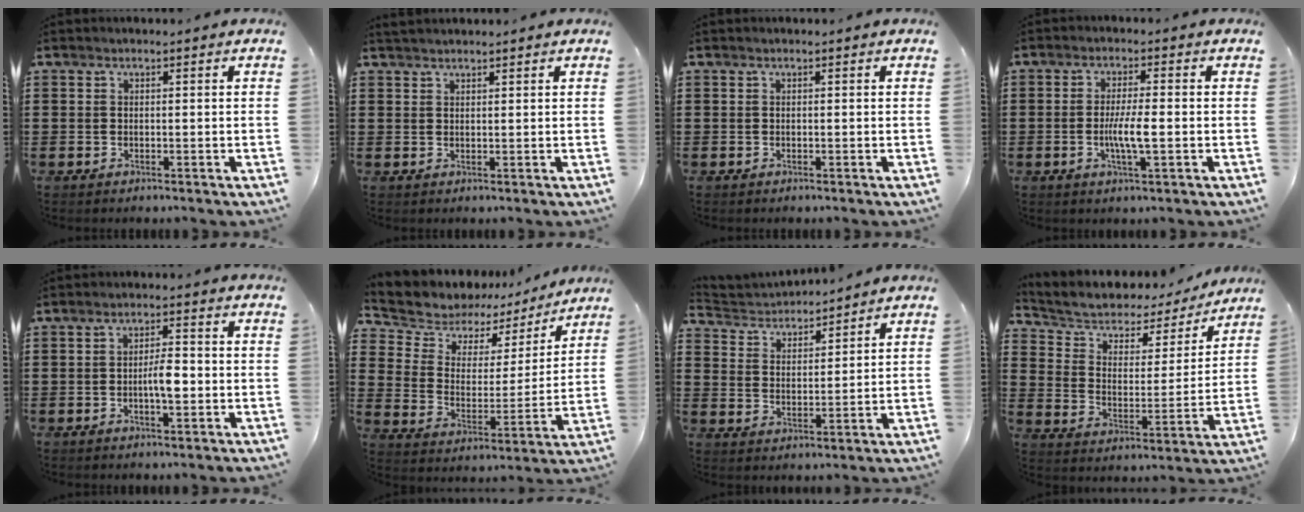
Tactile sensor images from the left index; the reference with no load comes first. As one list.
[{"total": 1.3, "force": [1.2, 0.0, 0.2], "torque": [-0.007, -0.001, 0.024]}, {"total": 0.0}, {"total": 5.0, "force": [-0.8, 0.7, 4.9], "torque": [-0.100, -0.005, -0.020]}, {"total": 4.3, "force": [-0.8, 1.3, 4.0], "torque": [-0.073, 0.000, -0.021]}, {"total": 5.0, "force": [3.8, 3.3, 0.4], "torque": [-0.046, -0.028, 0.060]}, {"total": 3.3, "force": [3.2, 0.6, -0.3], "torque": [-0.015, -0.017, 0.055]}, {"total": 4.1, "force": [3.2, 2.3, 1.1], "torque": [-0.050, -0.027, 0.047]}]